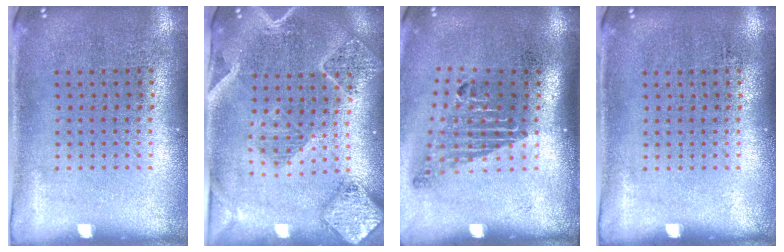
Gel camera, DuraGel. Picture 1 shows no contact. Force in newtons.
{"total": 2.4, "press": 2.2, "slide": 0.9}
{"total": 1.8, "press": 1.2, "slide": 1.3}
{"total": 0.0}